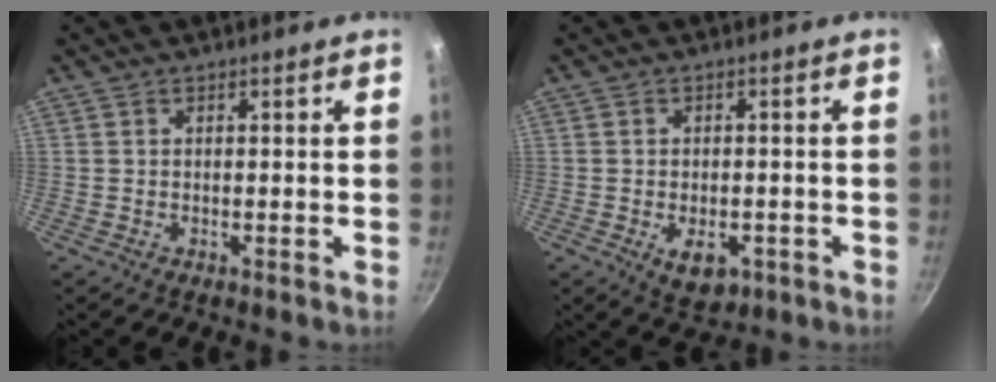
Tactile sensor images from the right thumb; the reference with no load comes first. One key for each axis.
{"total": 6.3, "fx": -2.2, "fy": 3.8, "fz": 4.4, "tx": -0.046, "ty": 0.004, "tz": -0.020}